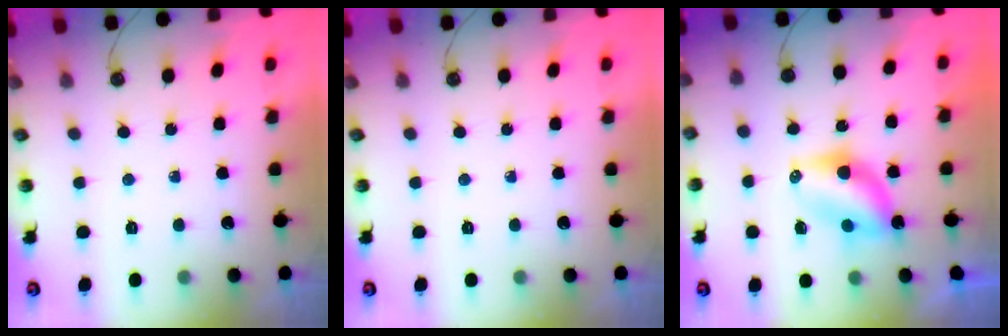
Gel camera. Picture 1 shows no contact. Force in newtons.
{"total": 0.0}
{"total": 6.4, "press": 6.4, "slide": 0.1}